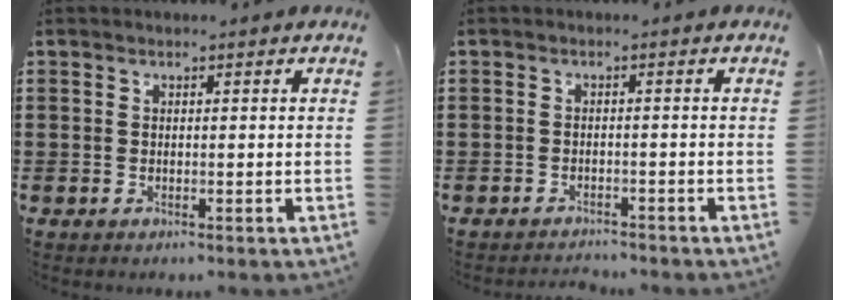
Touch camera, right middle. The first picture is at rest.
{"total": 1.4, "force": [-1.4, 0.1, 0.0], "torque": [-0.004, 0.002, -0.031]}